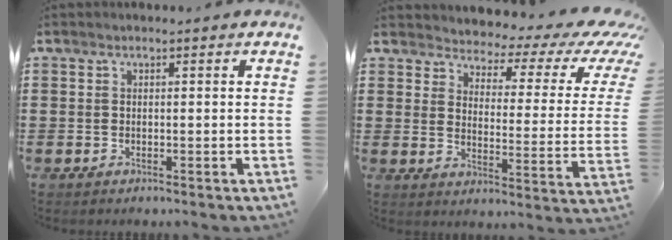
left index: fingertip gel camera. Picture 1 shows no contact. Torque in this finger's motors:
{"motor_torque": [2.14, 0.00, 1.05, 0.07]}